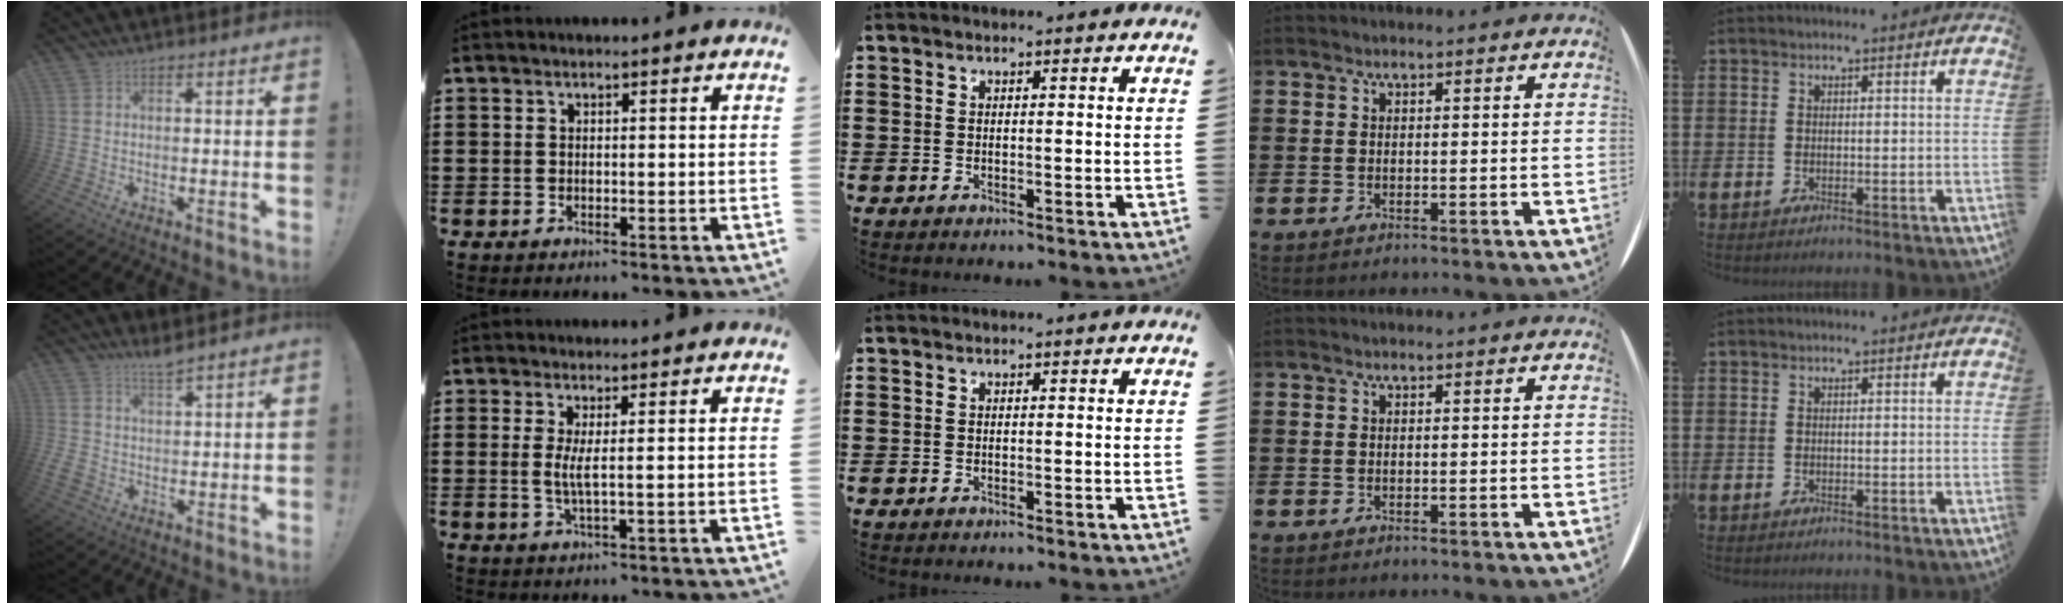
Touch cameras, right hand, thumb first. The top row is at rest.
{"thumb": {"total": 3.9, "force": [3.2, 0.9, 2.1], "torque": [-0.028, -0.023, 0.057]}, "index": {"total": 2.9, "force": [0.3, -0.4, 2.8], "torque": [-0.055, -0.011, 0.005]}}